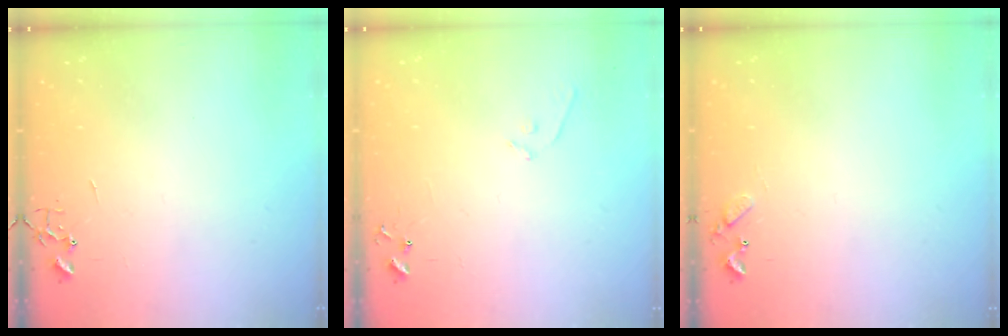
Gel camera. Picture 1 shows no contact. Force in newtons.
{"total": 5.3, "press": 5.3, "slide": 0.4}
{"total": 5.5, "press": 5.5, "slide": 0.4}